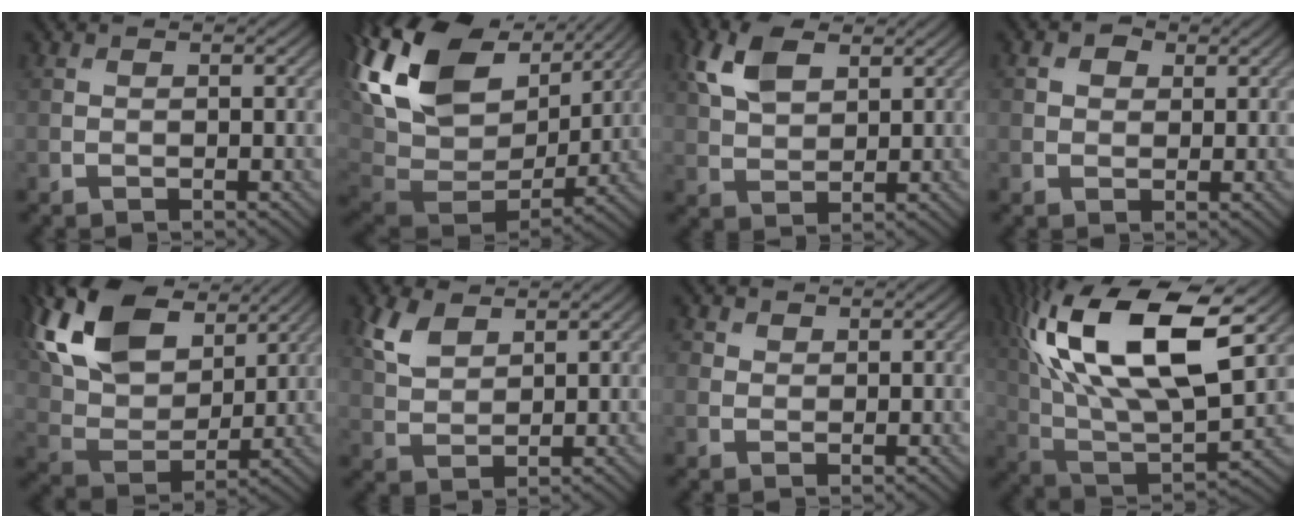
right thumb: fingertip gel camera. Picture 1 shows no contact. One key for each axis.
{"total": 19.1, "fx": 7.6, "fy": 12.4, "fz": 12.5, "tx": -0.285, "ty": 0.017, "tz": 0.155}
{"total": 6.7, "fx": 3.2, "fy": 3.8, "fz": 4.5, "tx": -0.111, "ty": 0.009, "tz": 0.061}
{"total": 2.2, "fx": 0.9, "fy": 1.8, "fz": 1.0, "tx": -0.020, "ty": 0.001, "tz": 0.011}
{"total": 16.1, "fx": 8.6, "fy": 9.2, "fz": 10.0, "tx": -0.246, "ty": 0.026, "tz": 0.148}
{"total": 4.8, "fx": 3.0, "fy": 2.6, "fz": 2.9, "tx": -0.074, "ty": 0.004, "tz": 0.065}
{"total": 1.8, "fx": 1.0, "fy": 1.4, "fz": 0.4, "tx": -0.011, "ty": -0.004, "tz": 0.015}
{"total": 21.1, "fx": 8.4, "fy": 8.8, "fz": 17.2, "tx": -0.346, "ty": 0.041, "tz": 0.141}